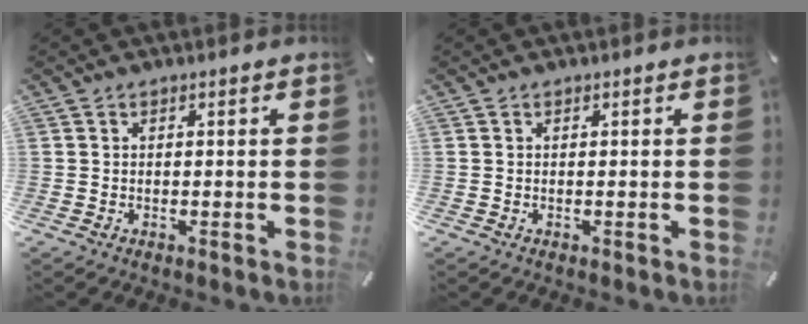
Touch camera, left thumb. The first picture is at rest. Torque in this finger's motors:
{"motor_torque": [0.09, 0.03, -0.02, 0.01, 0.00]}